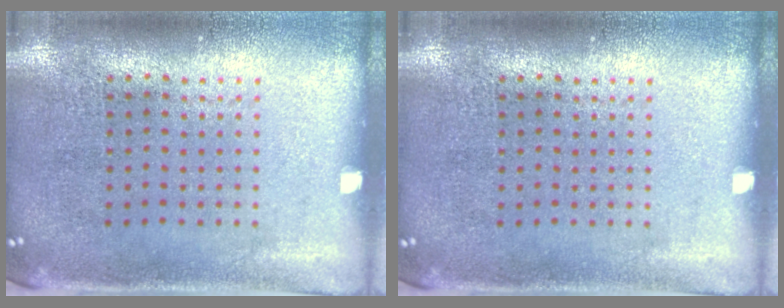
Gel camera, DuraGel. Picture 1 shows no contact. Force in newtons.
{"total": 0.0}